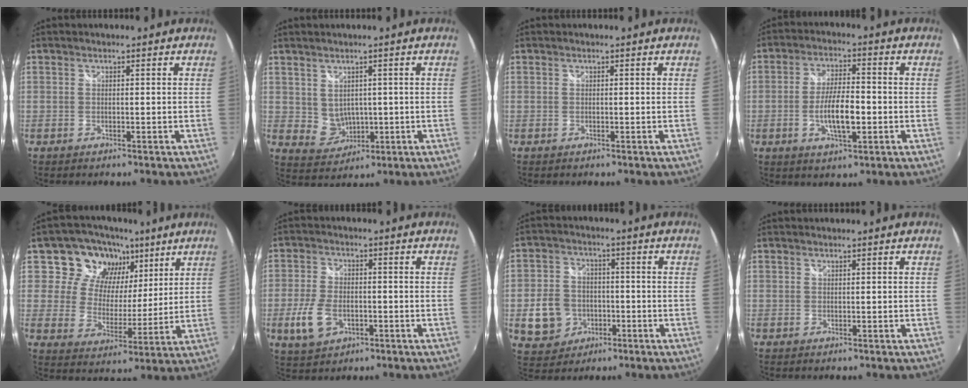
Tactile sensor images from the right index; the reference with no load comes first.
{"total": 5.1, "force": [1.1, 4.3, 2.5], "torque": [-0.045, -0.001, 0.037]}
{"total": 0.0}
{"total": 8.4, "force": [-2.1, 2.7, 7.7], "torque": [-0.147, -0.004, -0.035]}
{"total": 13.3, "force": [7.5, 10.0, 4.5], "torque": [-0.076, 0.000, 0.122]}
{"total": 8.1, "force": [-2.8, 5.0, 5.8], "torque": [-0.136, -0.007, -0.048]}
{"total": 10.0, "force": [-2.8, 8.6, 4.2], "torque": [-0.118, 0.015, -0.038]}
{"total": 0.0}